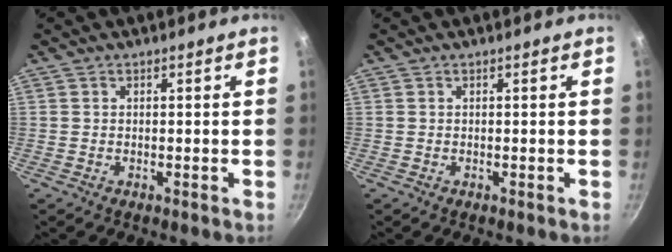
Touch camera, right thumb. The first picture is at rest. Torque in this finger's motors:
{"motor_torque": [0.00, 0.00, -0.14, 0.21, 0.00]}